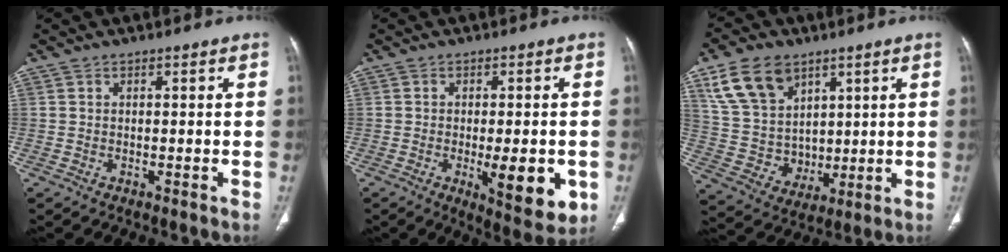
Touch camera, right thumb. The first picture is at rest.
{"total": 10.5, "force": [-2.6, 3.5, 9.5], "torque": [-0.115, -0.017, -0.029]}
{"total": 14.5, "force": [7.5, 10.2, 7.0], "torque": [-0.103, -0.031, 0.158]}